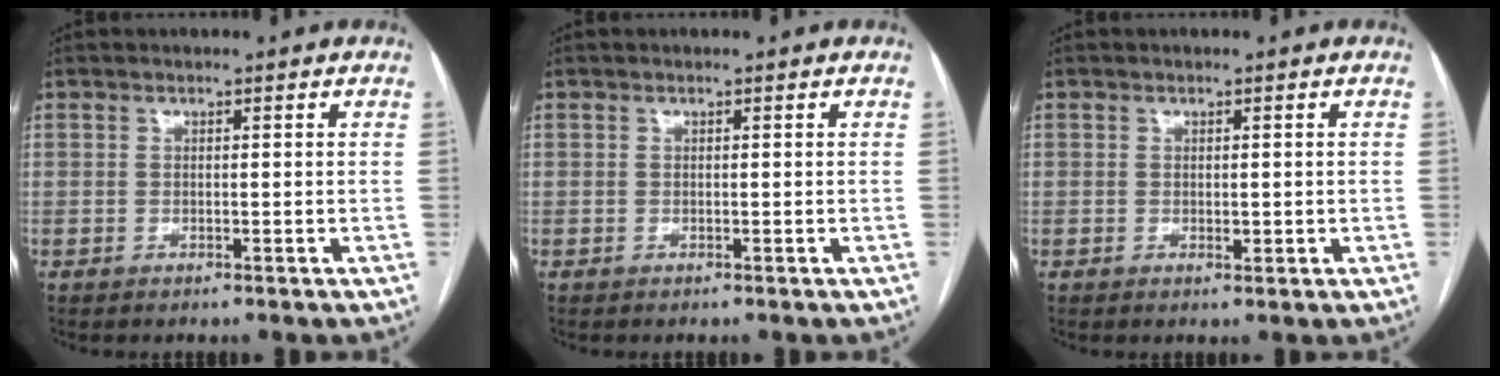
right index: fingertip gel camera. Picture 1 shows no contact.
{"total": 0.0}
{"total": 1.3, "force": [0.0, 0.8, 1.0], "torque": [-0.013, -0.002, 0.002]}